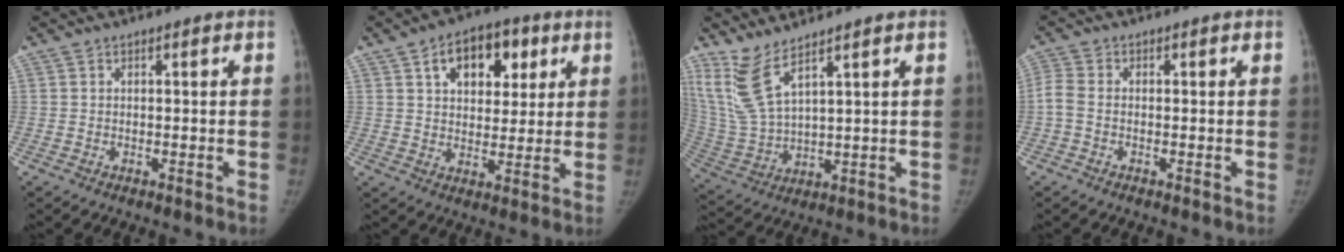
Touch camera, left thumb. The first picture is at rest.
{"total": 12.1, "force": [5.1, 7.8, 7.8], "torque": [-0.070, -0.006, 0.075]}
{"total": 9.2, "force": [6.5, 2.1, 6.2], "torque": [-0.143, -0.040, 0.158]}
{"total": 2.8, "force": [-0.7, 1.7, 2.1], "torque": [-0.055, 0.001, -0.025]}